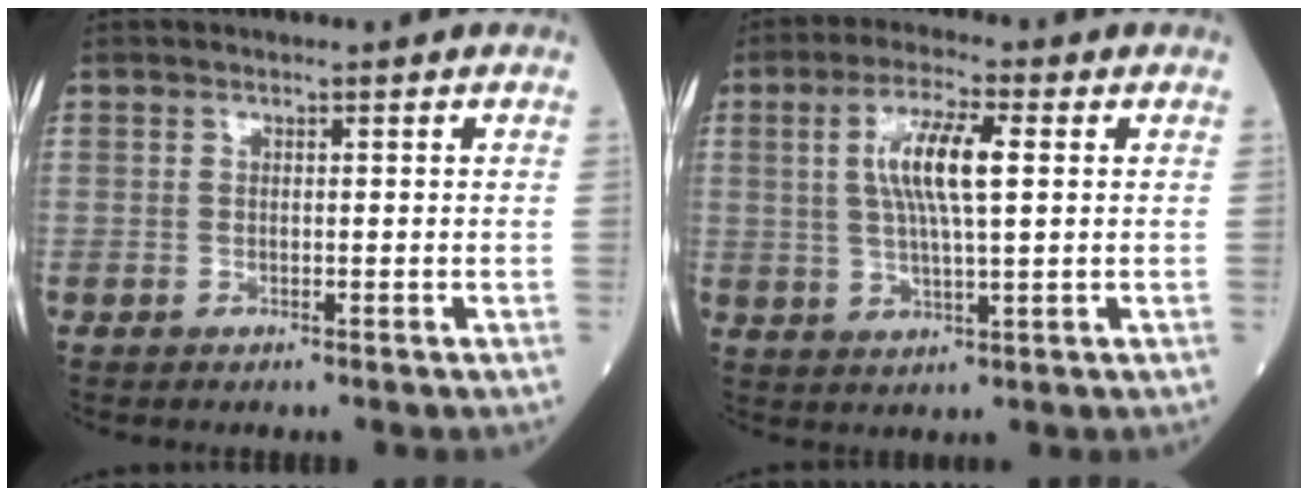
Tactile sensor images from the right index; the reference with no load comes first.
{"total": 8.6, "force": [1.8, 1.3, 8.3], "torque": [-0.167, 0.007, 0.037]}